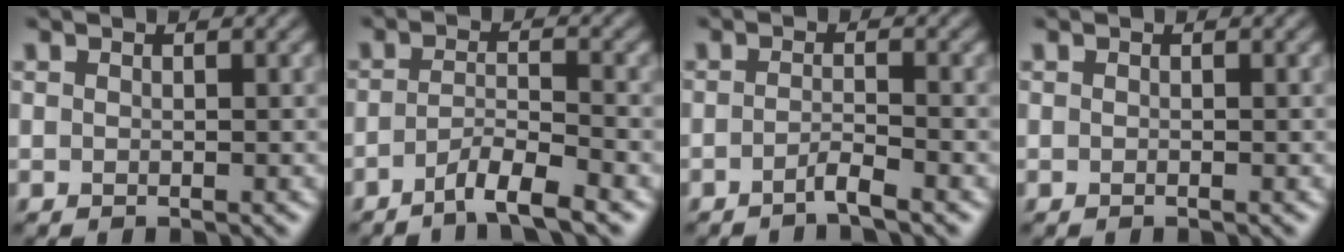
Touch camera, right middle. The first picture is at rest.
{"total": 3.7, "force": [-2.5, 0.5, 2.7], "torque": [-0.045, 0.000, -0.056]}
{"total": 1.7, "force": [-1.1, 0.2, 1.3], "torque": [-0.021, 0.003, -0.029]}
{"total": 0.0}